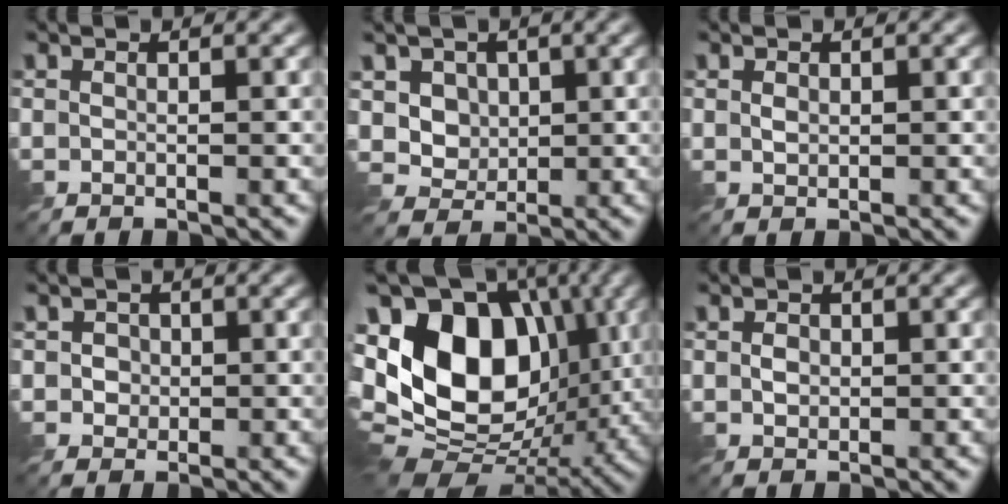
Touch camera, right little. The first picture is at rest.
{"total": 4.3, "force": [1.4, 3.6, 1.9], "torque": [-0.054, -0.004, 0.032]}
{"total": 0.7, "force": [0.1, 0.5, 0.5], "torque": [-0.014, -0.001, 0.003]}
{"total": 2.0, "force": [0.4, 1.8, 0.8], "torque": [-0.019, 0.005, 0.010]}
{"total": 15.5, "force": [1.8, 10.3, 11.4], "torque": [-0.234, 0.006, 0.021]}
{"total": 1.0, "force": [-0.1, 0.8, 0.6], "torque": [-0.013, -0.001, -0.004]}